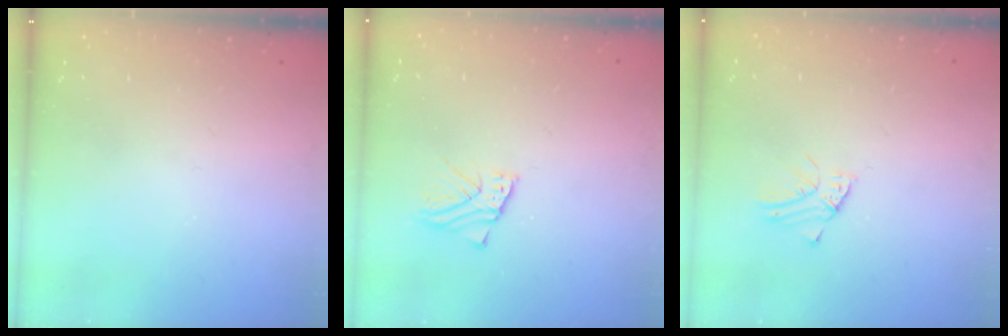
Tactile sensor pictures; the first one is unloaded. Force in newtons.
{"total": 2.8, "press": 2.8, "slide": 0.2}
{"total": 1.5, "press": 1.5, "slide": 0.0}